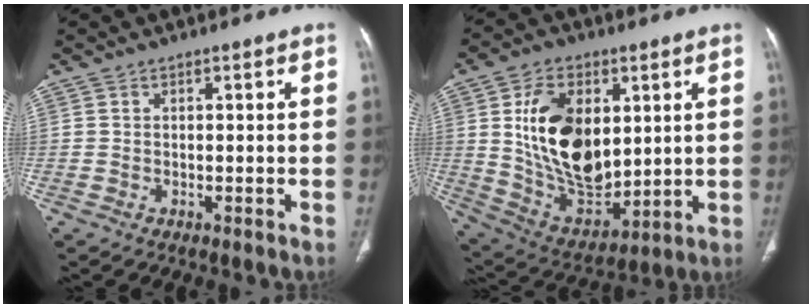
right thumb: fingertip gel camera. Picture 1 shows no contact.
{"total": 20.1, "force": [3.8, 12.4, 15.3], "torque": [-0.233, -0.025, 0.088]}